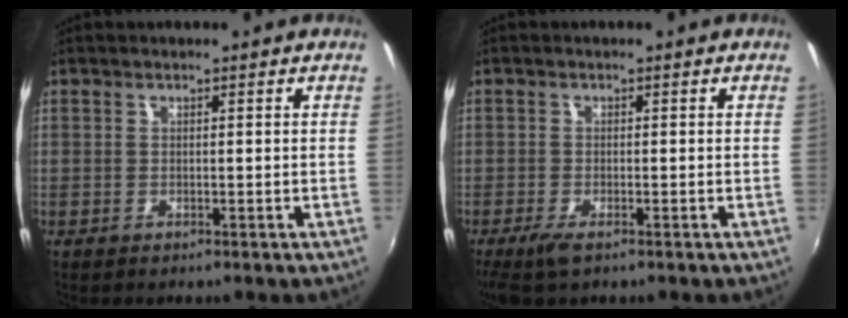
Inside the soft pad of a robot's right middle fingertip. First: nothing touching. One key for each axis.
{"total": 3.8, "fx": -2.5, "fy": 0.9, "fz": 2.7, "tx": -0.064, "ty": -0.014, "tz": -0.046}